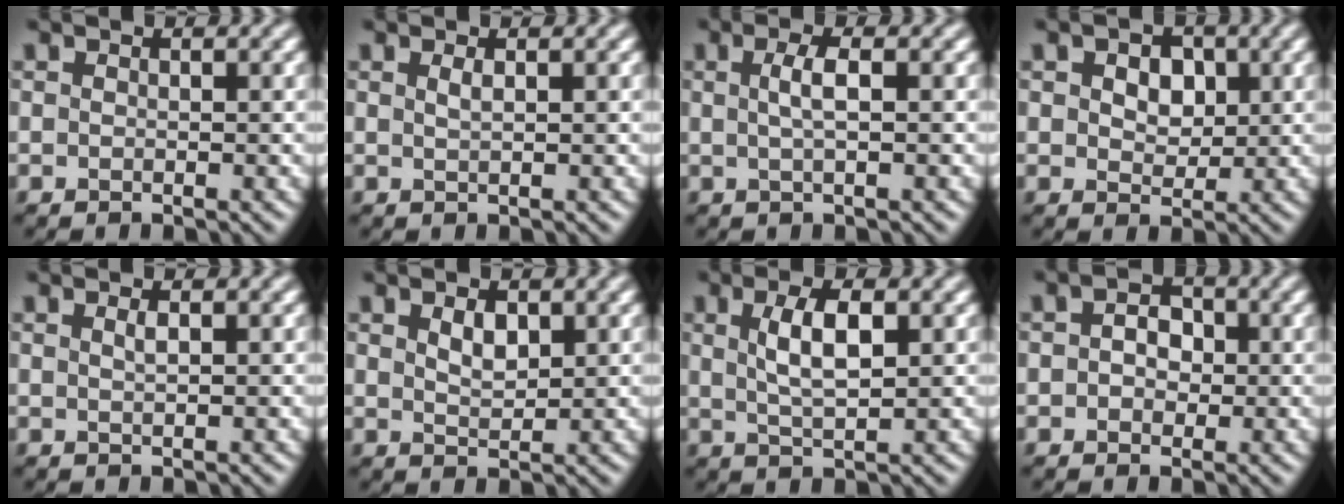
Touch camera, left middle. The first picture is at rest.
{"total": 0.8, "force": [0.4, 0.3, 0.7], "torque": [-0.010, 0.003, 0.007]}
{"total": 2.1, "force": [0.3, 0.5, 2.0], "torque": [-0.039, 0.006, 0.004]}
{"total": 4.0, "force": [1.3, 2.7, 2.7], "torque": [-0.037, 0.014, 0.006]}
{"total": 0.8, "force": [0.3, 0.2, 0.7], "torque": [-0.009, 0.003, 0.006]}
{"total": 1.9, "force": [0.9, 1.0, 1.4], "torque": [-0.025, -0.001, 0.020]}
{"total": 3.9, "force": [1.1, 1.3, 3.5], "torque": [-0.070, 0.004, 0.021]}
{"total": 2.7, "force": [0.3, 2.1, 1.7], "torque": [-0.020, 0.007, -0.011]}